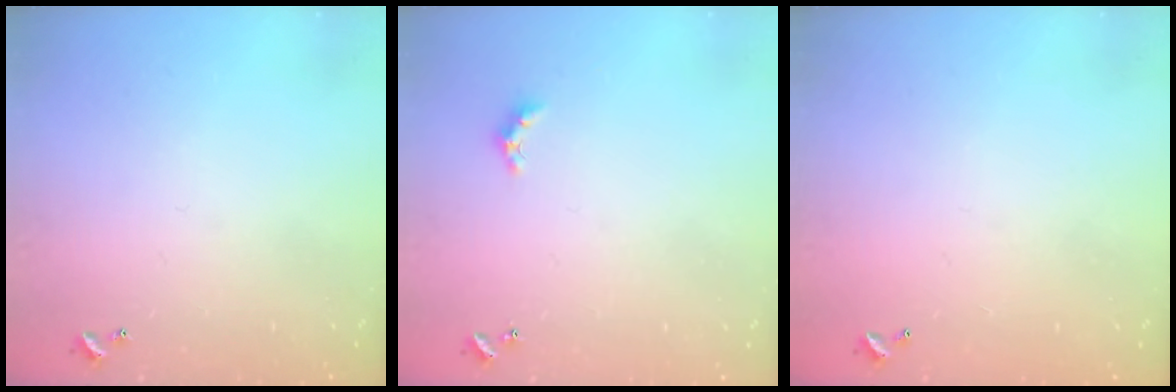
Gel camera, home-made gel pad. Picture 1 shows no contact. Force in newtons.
{"total": 1.7, "press": 1.6, "slide": 0.5}
{"total": 3.0, "press": 3.0, "slide": 0.1}